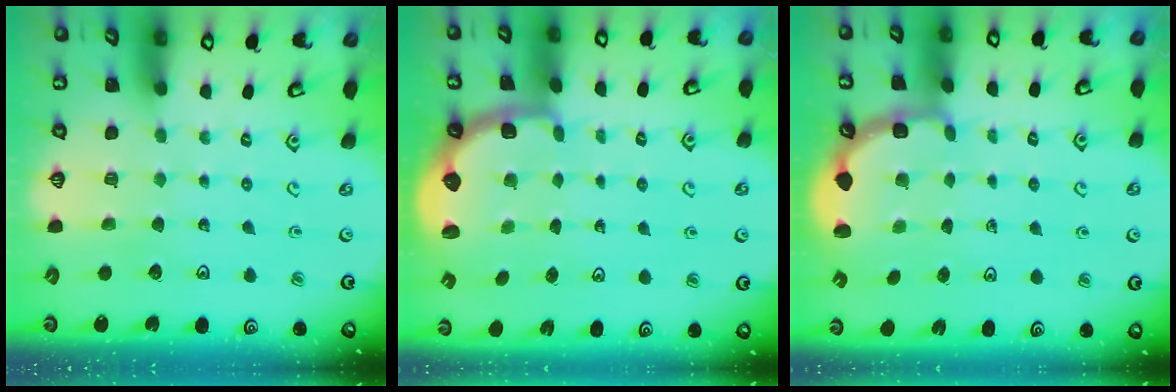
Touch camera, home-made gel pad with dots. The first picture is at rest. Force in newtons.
{"total": 2.5, "press": 1.9, "slide": 1.7}
{"total": 2.8, "press": 2.5, "slide": 1.4}